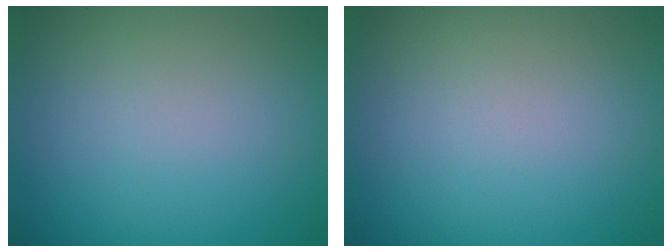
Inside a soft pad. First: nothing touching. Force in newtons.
{"total": 0.0}